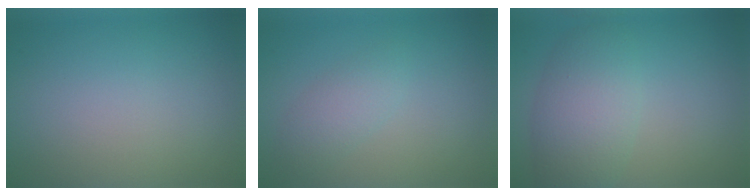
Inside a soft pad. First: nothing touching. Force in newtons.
{"total": 2.1, "press": 2.1, "slide": 0.1}
{"total": 5.1, "press": 5.1, "slide": 0.2}